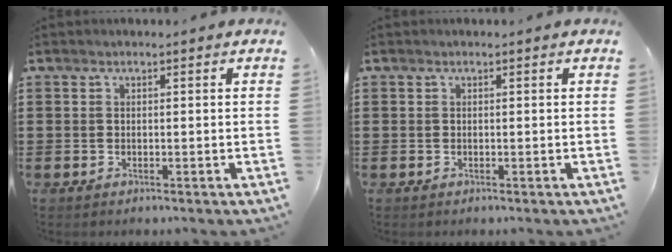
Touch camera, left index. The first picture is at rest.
{"total": 0.0}